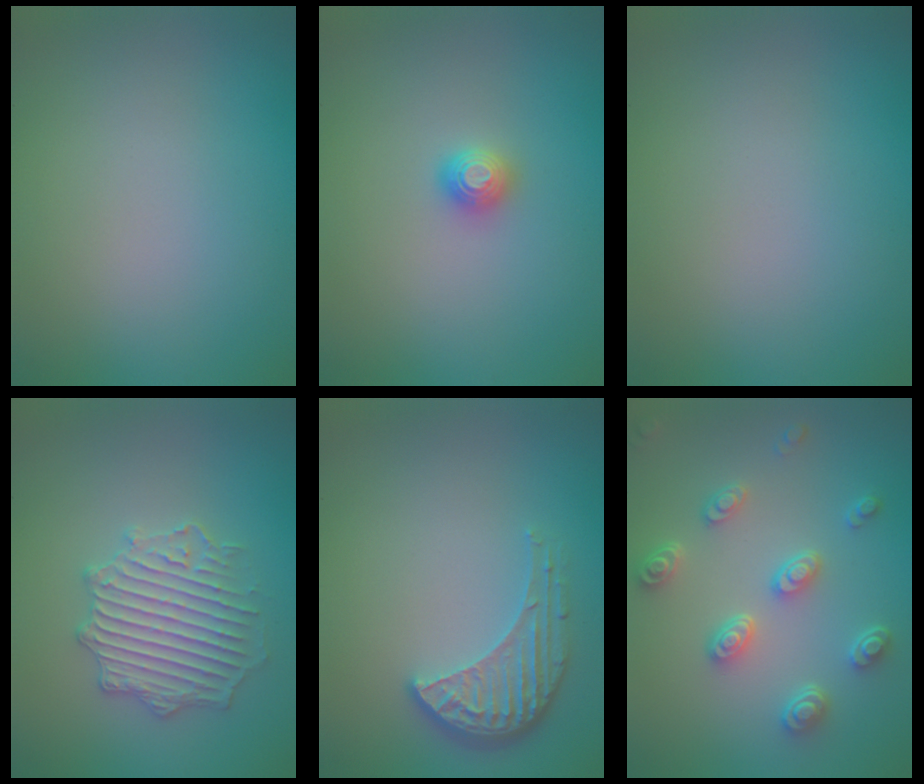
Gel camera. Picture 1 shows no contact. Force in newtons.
{"total": 1.2, "press": 1.2, "slide": 0.3}
{"total": 0.0}
{"total": 4.1, "press": 4.1, "slide": 0.3}
{"total": 3.9, "press": 3.2, "slide": 2.3}
{"total": 4.4, "press": 3.6, "slide": 2.6}